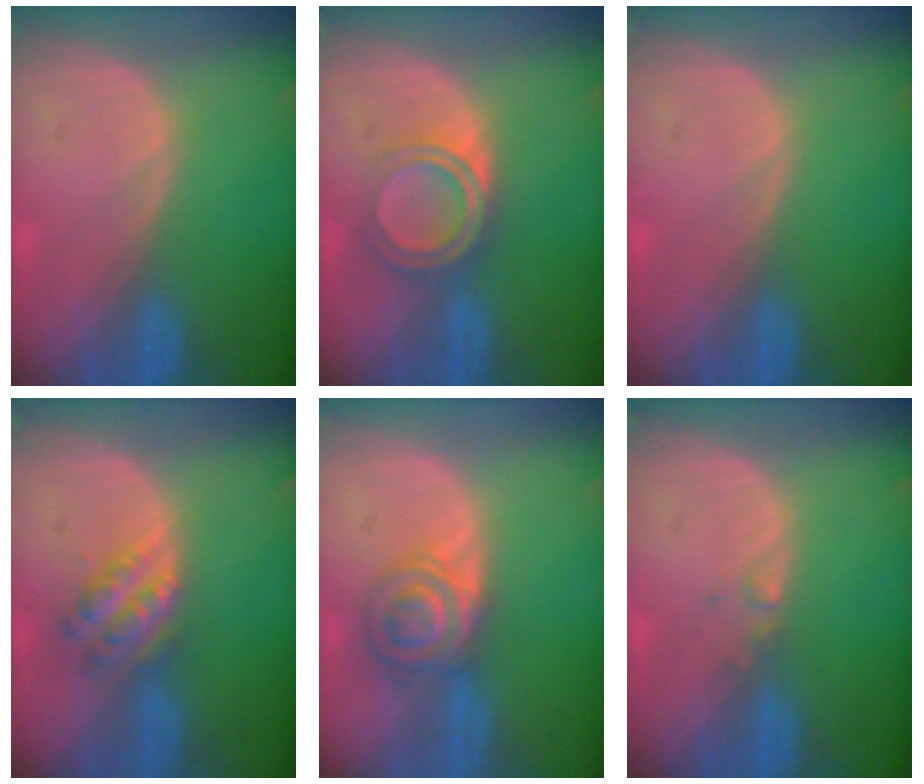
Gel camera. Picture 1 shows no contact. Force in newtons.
{"total": 5.3, "press": 4.9, "slide": 1.9}
{"total": 0.0}
{"total": 5.4, "press": 4.9, "slide": 2.2}
{"total": 6.9, "press": 5.9, "slide": 3.5}
{"total": 0.9, "press": 0.9, "slide": 0.1}